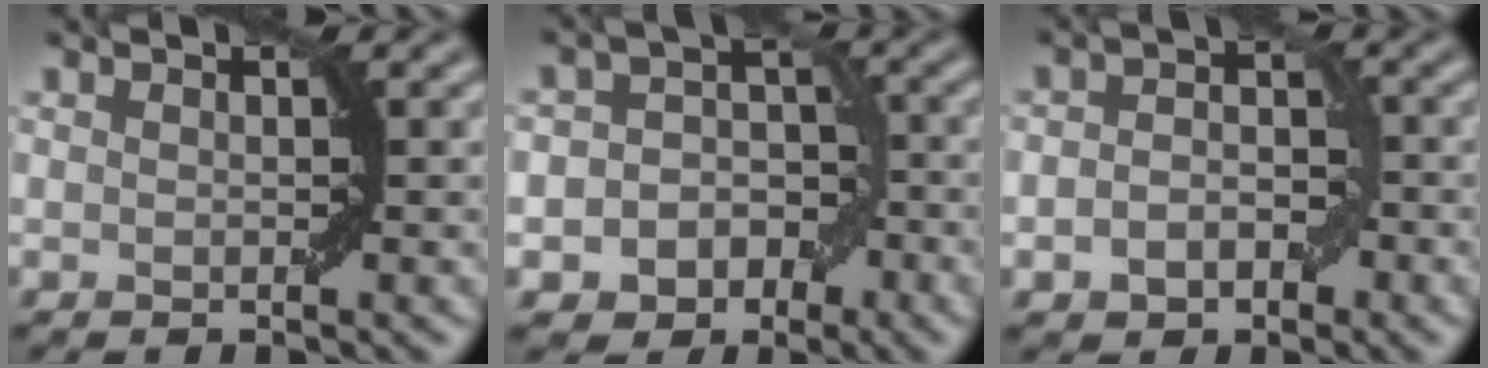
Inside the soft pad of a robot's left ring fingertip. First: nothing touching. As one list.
[{"total": 6.1, "force": [-2.6, 5.2, 2.0], "torque": [-0.003, 0.015, -0.058]}, {"total": 3.4, "force": [-1.2, 2.4, 2.1], "torque": [-0.029, 0.000, -0.023]}]